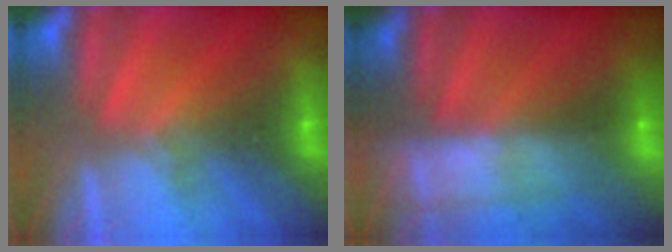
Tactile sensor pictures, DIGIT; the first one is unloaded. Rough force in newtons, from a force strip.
{"total": 5.8}